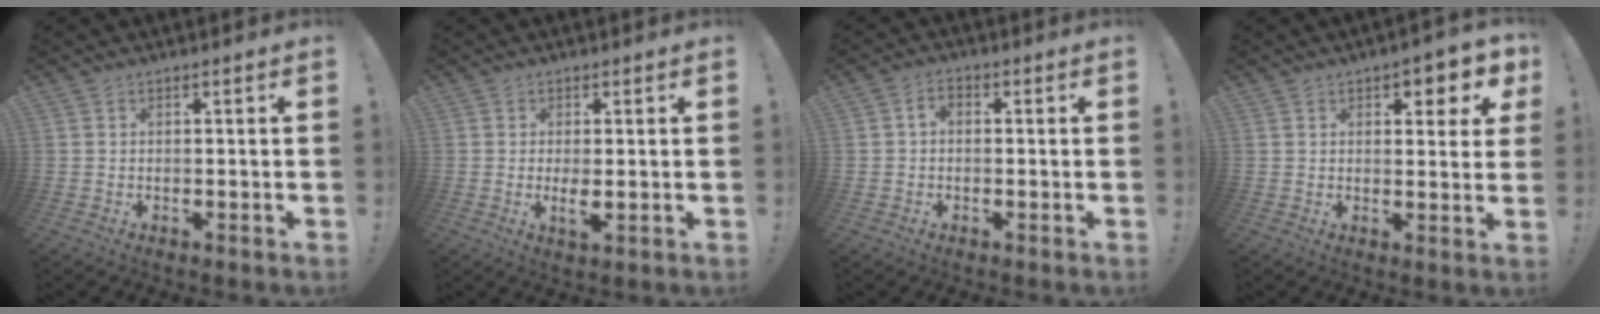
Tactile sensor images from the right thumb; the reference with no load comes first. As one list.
[{"total": 3.7, "force": [0.2, 1.0, 3.6], "torque": [-0.055, -0.010, 0.001]}, {"total": 2.5, "force": [-0.3, 1.7, 1.8], "torque": [-0.025, 0.006, -0.007]}, {"total": 4.9, "force": [2.5, 2.1, 3.6], "torque": [-0.031, -0.016, 0.037]}]